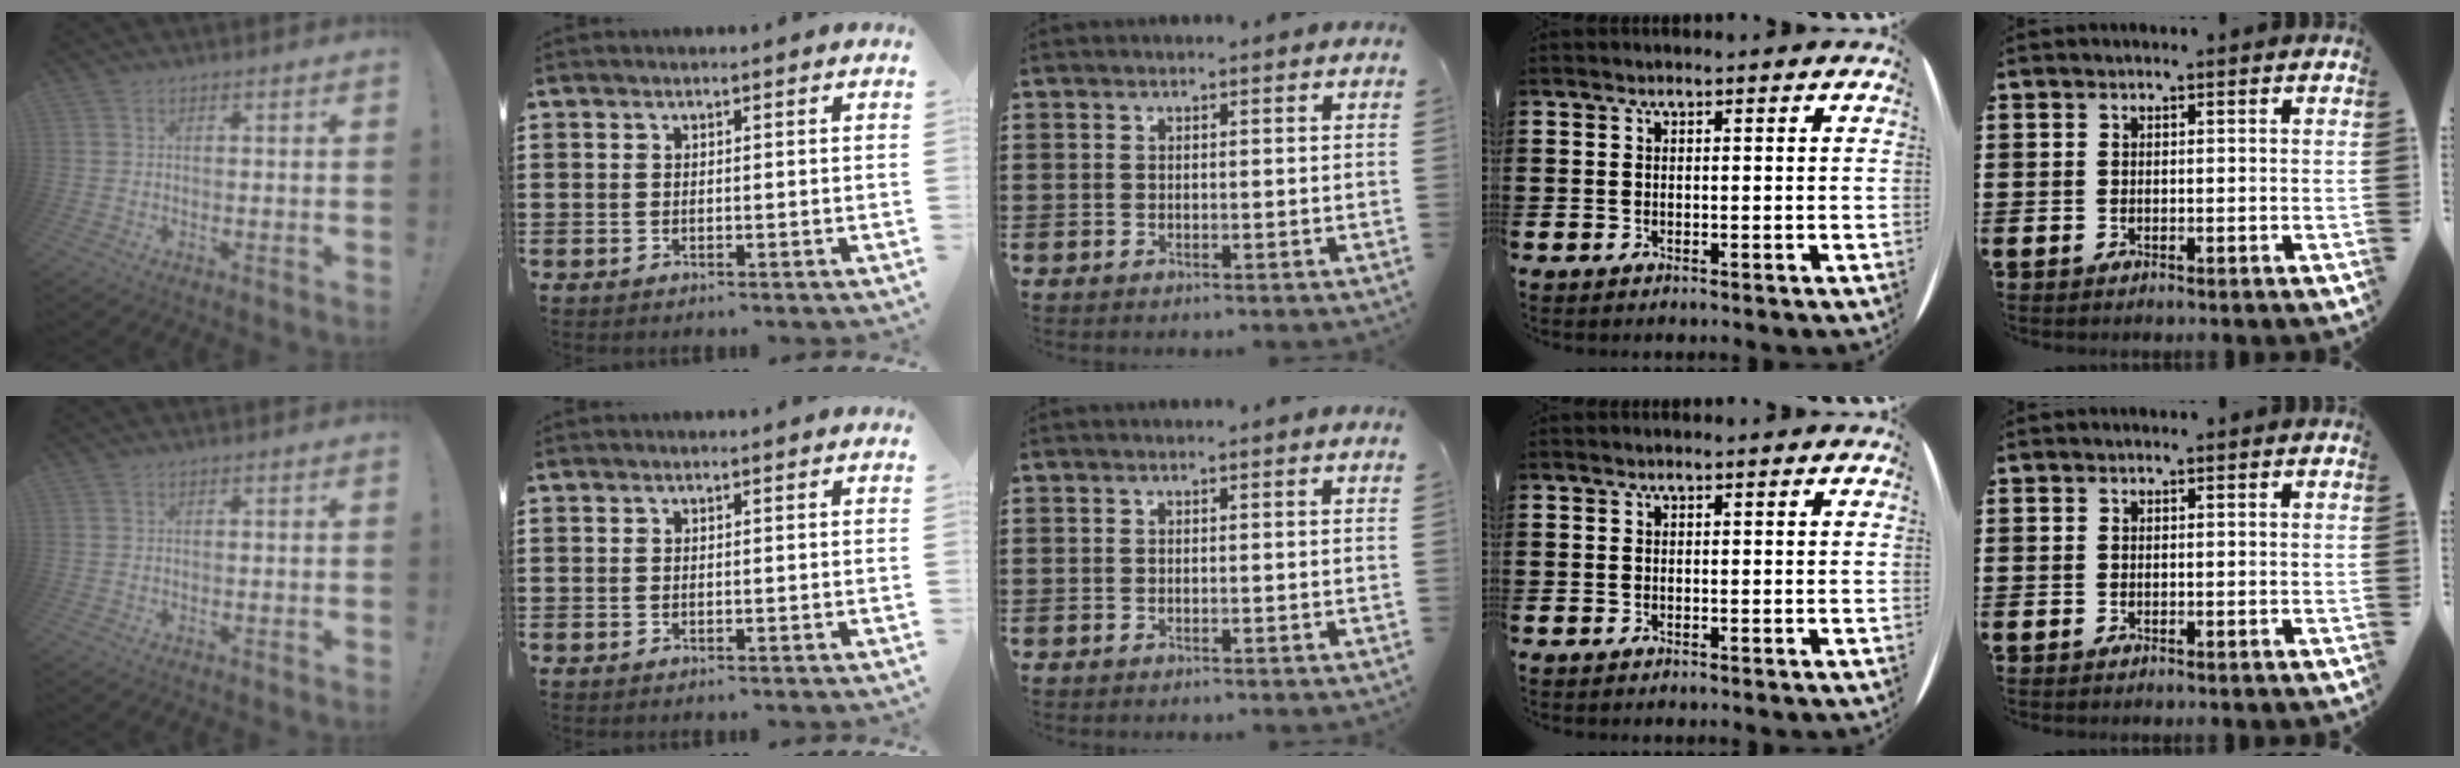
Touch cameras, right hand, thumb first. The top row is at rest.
{}